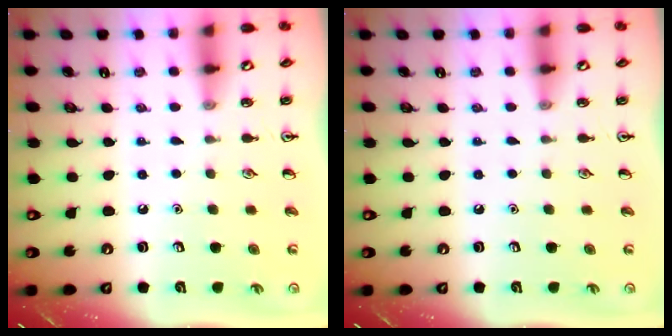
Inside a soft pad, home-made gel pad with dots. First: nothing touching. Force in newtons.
{"total": 0.0}